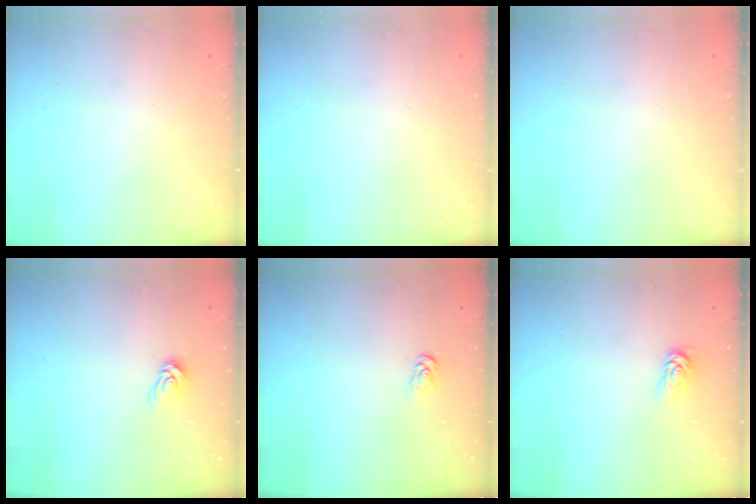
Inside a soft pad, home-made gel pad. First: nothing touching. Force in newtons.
{"total": 0.0}
{"total": 0.0}
{"total": 5.8, "press": 5.8, "slide": 0.4}
{"total": 2.7, "press": 2.7, "slide": 0.3}
{"total": 2.8, "press": 2.8, "slide": 0.4}